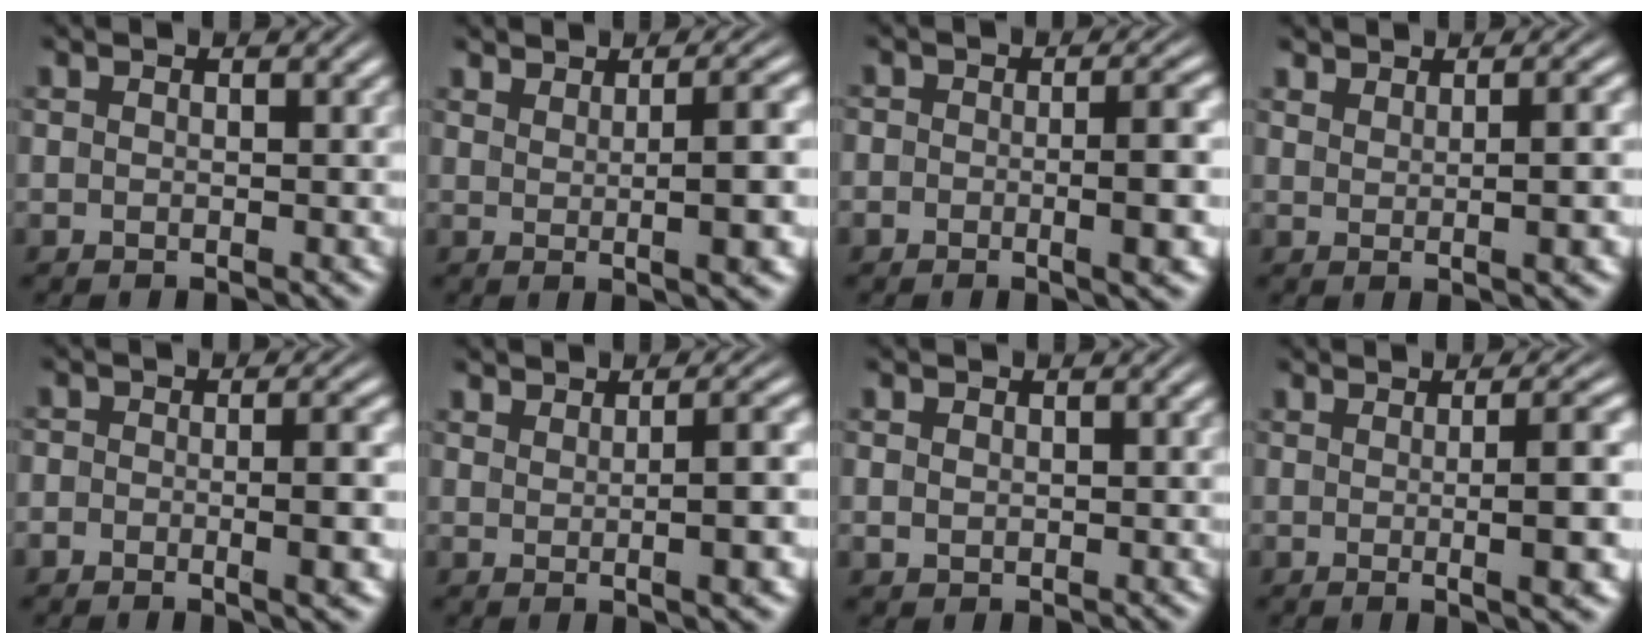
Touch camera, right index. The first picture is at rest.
{"total": 3.2, "force": [1.1, -0.4, 3.0], "torque": [-0.037, 0.001, 0.024]}
{"total": 3.3, "force": [-0.9, 1.1, 3.0], "torque": [-0.045, 0.008, -0.022]}
{"total": 1.8, "force": [1.0, -0.6, 1.4], "torque": [-0.015, -0.002, 0.027]}
{"total": 2.7, "force": [-1.2, 1.0, 2.3], "torque": [-0.038, 0.005, -0.026]}
{"total": 2.4, "force": [0.7, -0.6, 2.2], "torque": [-0.025, 0.002, 0.017]}
{"total": 0.5, "force": [0.2, 0.4, 0.3], "torque": [-0.012, -0.008, 0.012]}
{"total": 4.6, "force": [-0.2, 0.0, 4.6], "torque": [-0.059, 0.003, -0.004]}